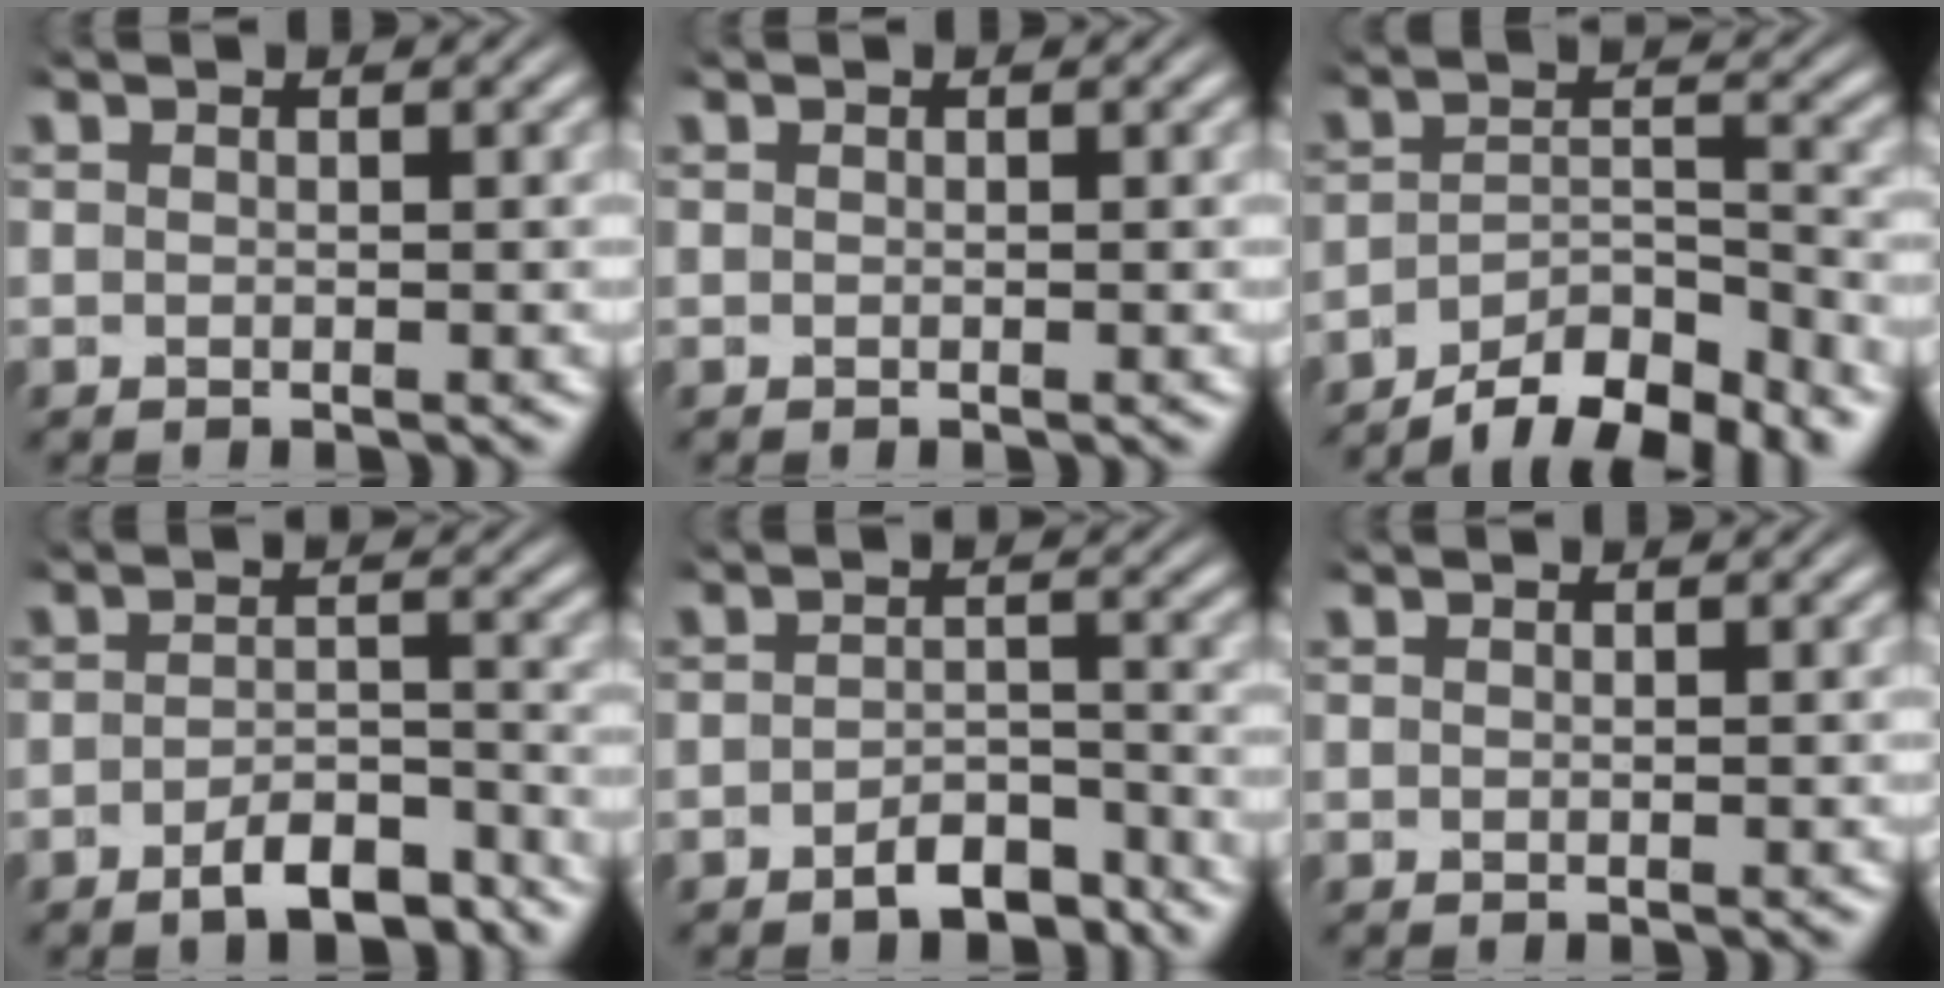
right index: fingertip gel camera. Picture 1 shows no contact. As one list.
[{"total": 0.0}, {"total": 7.3, "force": [-5.9, 2.8, 3.3], "torque": [-0.032, -0.011, -0.091]}, {"total": 5.3, "force": [-4.6, 1.6, 2.1], "torque": [-0.015, -0.003, -0.079]}, {"total": 4.0, "force": [-3.5, 1.2, 1.3], "torque": [0.003, 0.002, -0.064]}, {"total": 0.0}]